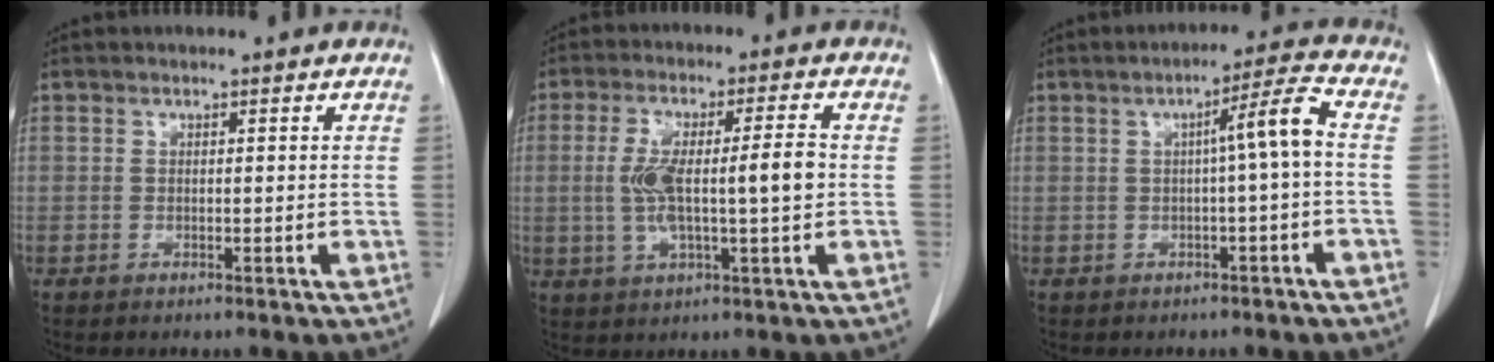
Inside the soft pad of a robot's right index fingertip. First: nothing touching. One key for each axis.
{"total": 10.1, "fx": -0.1, "fy": 1.5, "fz": 10.0, "tx": -0.192, "ty": 0.015, "tz": 0.000}
{"total": 5.2, "fx": -0.1, "fy": -0.7, "fz": 5.2, "tx": -0.078, "ty": 0.014, "tz": -0.002}